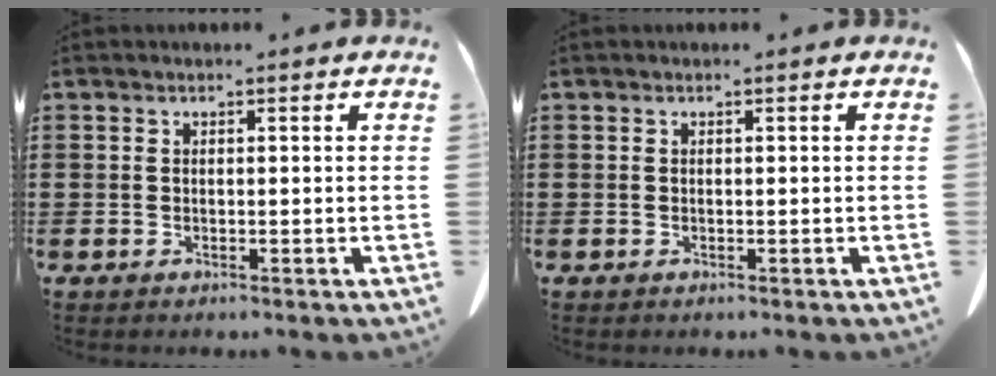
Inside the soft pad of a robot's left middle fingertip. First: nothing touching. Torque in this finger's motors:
{"motor_torque": [-0.01, 0.01, 0.00, 0.00]}